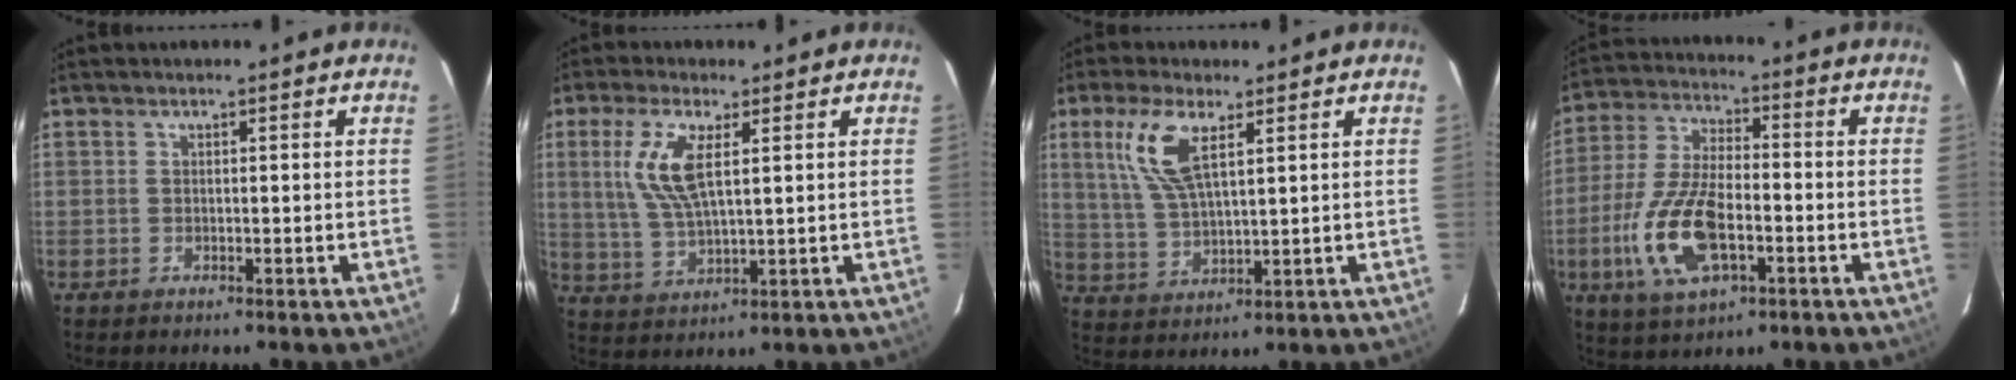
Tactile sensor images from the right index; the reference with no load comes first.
{"total": 9.3, "force": [2.8, 2.9, 8.3], "torque": [-0.180, 0.005, 0.062]}
{"total": 9.6, "force": [4.3, 3.2, 7.9], "torque": [-0.171, 0.009, 0.094]}
{"total": 15.3, "force": [-5.1, 6.7, 12.8], "torque": [-0.278, -0.009, -0.094]}